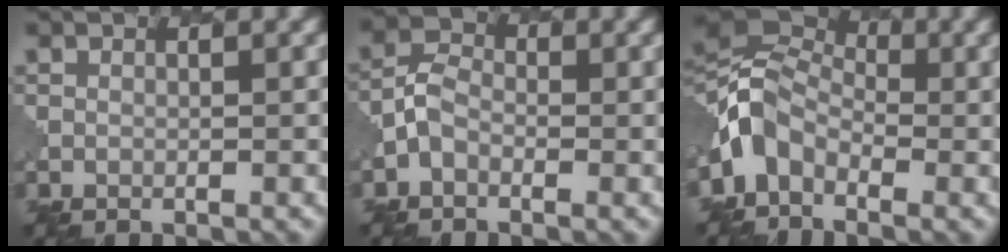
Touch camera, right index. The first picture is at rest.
{"total": 2.1, "force": [-0.9, 1.5, 1.2], "torque": [-0.024, 0.008, -0.026]}
{"total": 5.2, "force": [-1.9, 3.8, 3.0], "torque": [-0.056, 0.008, -0.056]}